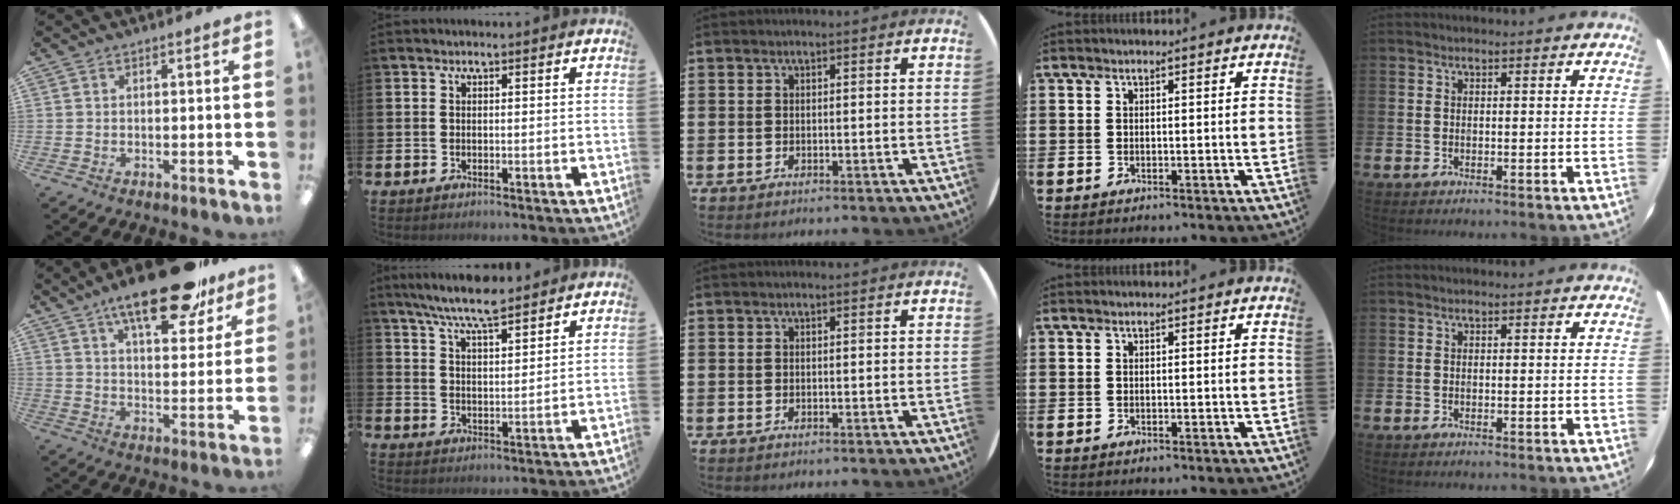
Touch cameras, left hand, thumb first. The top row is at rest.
{"thumb": {"total": 18.8, "force": [13.3, 6.5, 11.6], "torque": [-0.170, -0.070, 0.215]}, "index": {"total": 7.7, "force": [7.0, 1.1, 3.0], "torque": [-0.073, -0.028, 0.127]}}